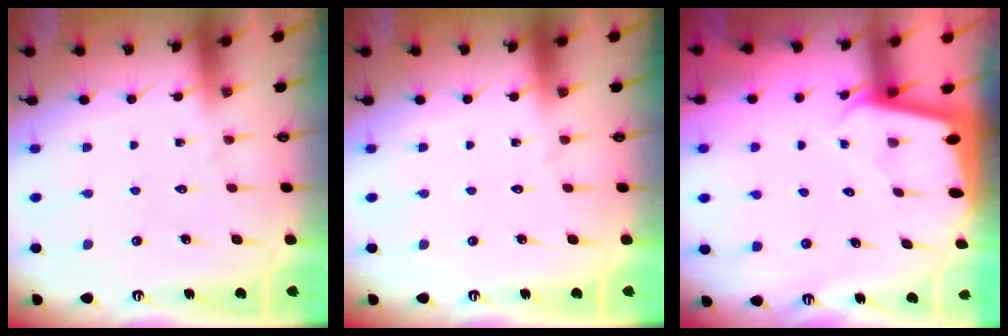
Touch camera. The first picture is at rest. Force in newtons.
{"total": 0.0}
{"total": 1.8, "press": 1.8, "slide": 0.1}